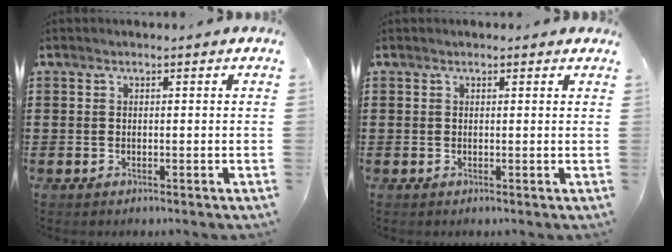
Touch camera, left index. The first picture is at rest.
{"total": 0.7, "force": [0.3, 0.6, 0.1], "torque": [0.004, 0.000, 0.005]}